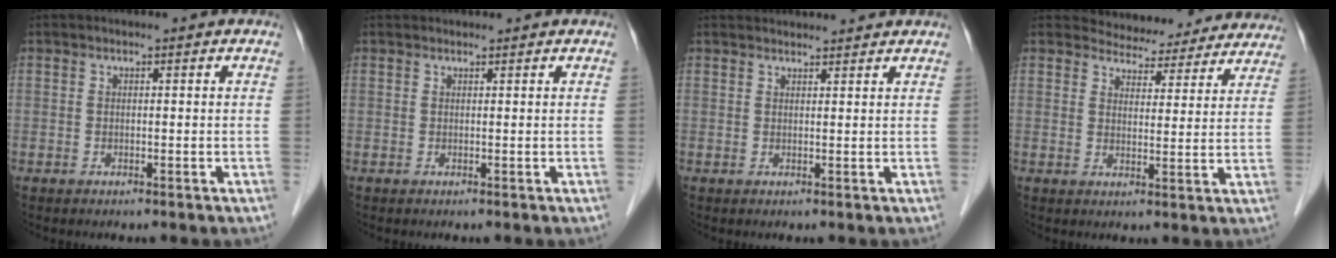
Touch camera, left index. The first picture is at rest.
{"total": 1.8, "force": [1.7, 0.3, 0.3], "torque": [-0.008, 0.028, 0.030]}
{"total": 6.1, "force": [6.0, 0.4, 1.0], "torque": [-0.013, 0.033, 0.074]}
{"total": 13.2, "force": [12.6, 3.9, 1.1], "torque": [0.013, -0.008, 0.134]}